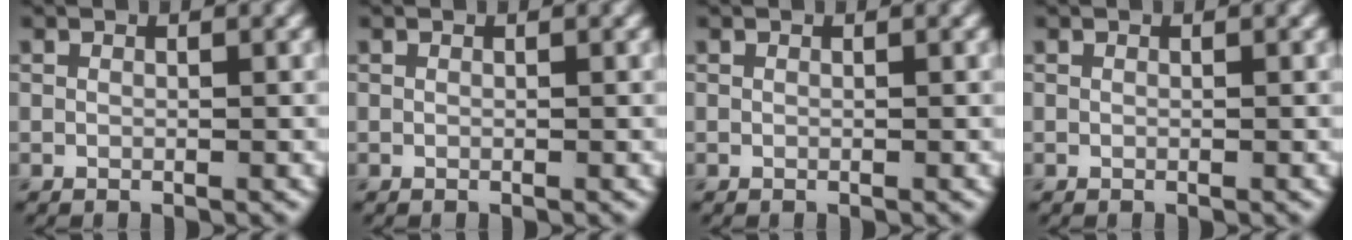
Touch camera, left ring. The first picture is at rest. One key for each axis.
{"total": 0.0}
{"total": 0.0}
{"total": 0.0}